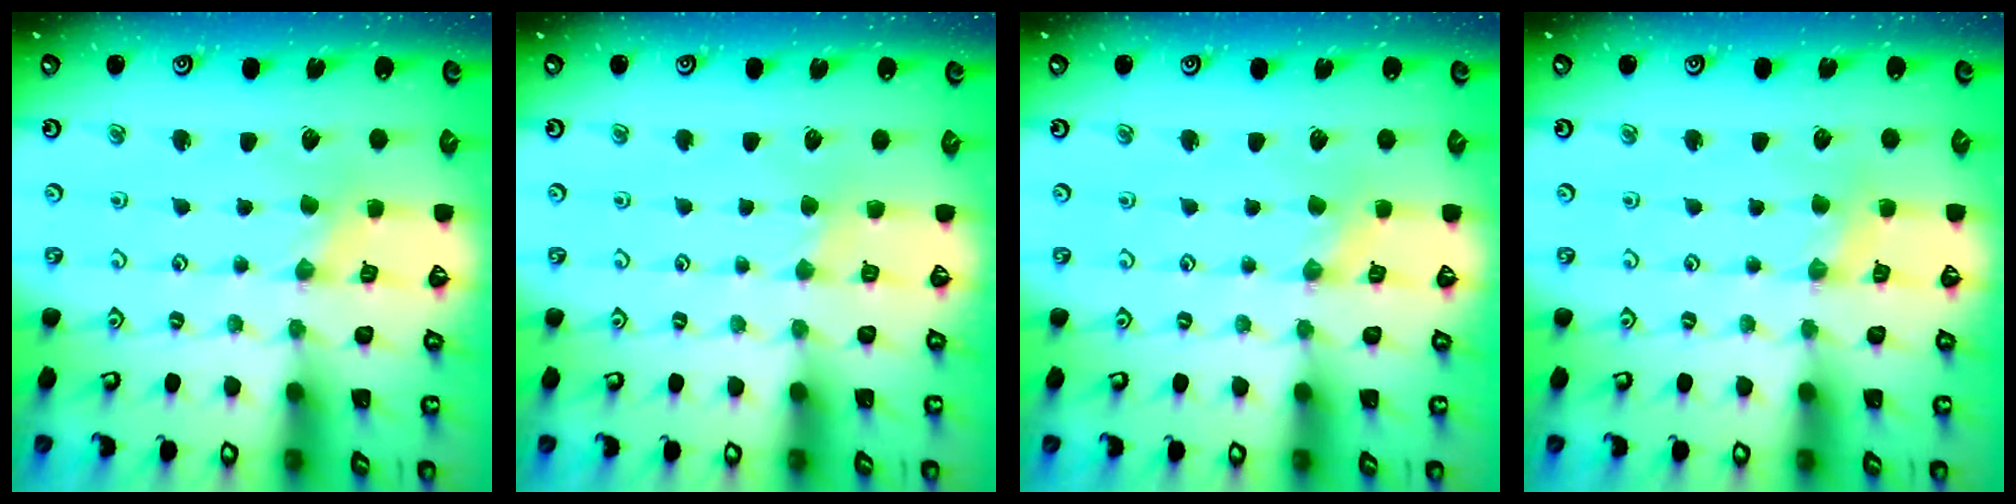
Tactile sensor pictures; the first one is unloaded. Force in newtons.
{"total": 2.0, "press": 2.0, "slide": 0.3}
{"total": 0.0}
{"total": 2.8, "press": 2.7, "slide": 0.5}